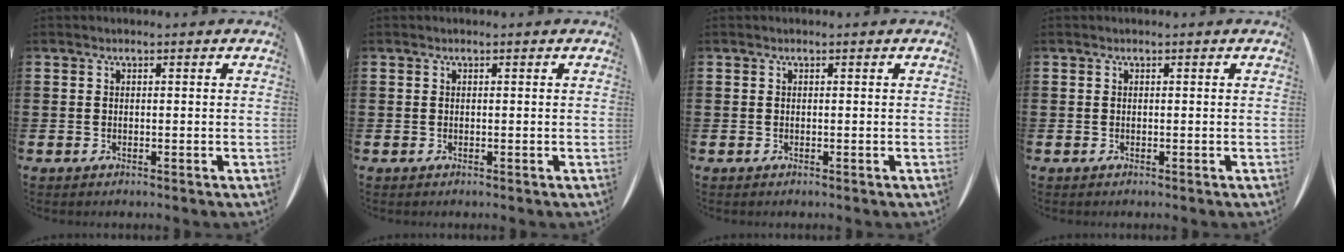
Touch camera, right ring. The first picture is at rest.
{"total": 0.0}
{"total": 0.0}
{"total": 0.0}